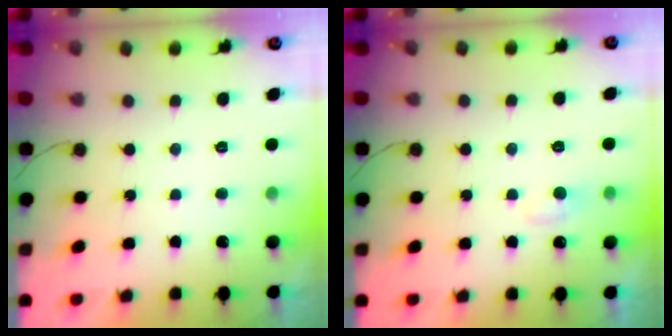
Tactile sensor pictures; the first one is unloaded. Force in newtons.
{"total": 4.5, "press": 4.5, "slide": 0.6}